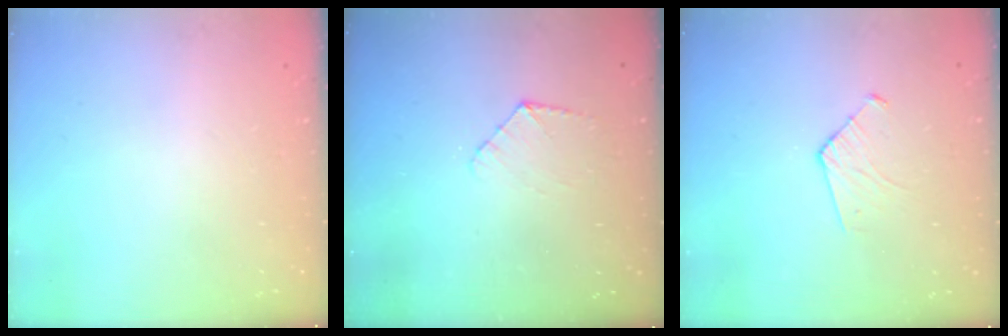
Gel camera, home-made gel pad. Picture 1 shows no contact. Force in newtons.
{"total": 5.3, "press": 5.2, "slide": 0.5}
{"total": 6.2, "press": 6.2, "slide": 0.5}